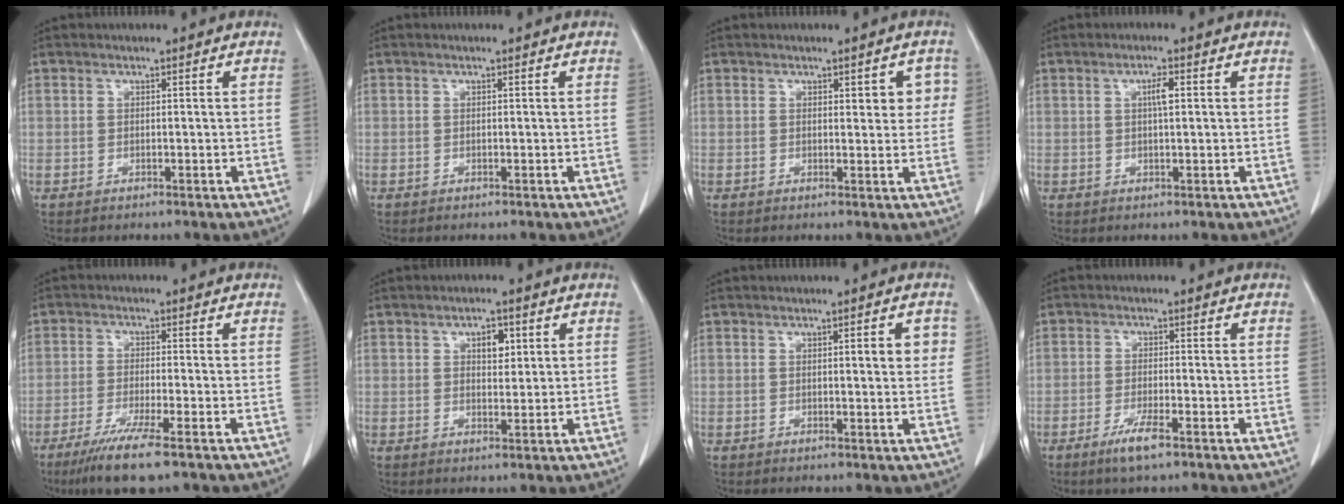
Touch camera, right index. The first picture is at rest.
{"total": 0.0}
{"total": 3.5, "force": [1.2, 1.7, 2.9], "torque": [-0.023, 0.007, 0.013]}
{"total": 2.2, "force": [0.5, 0.3, 2.1], "torque": [-0.038, 0.003, 0.009]}
{"total": 8.0, "force": [-5.3, 0.0, 6.0], "torque": [-0.107, -0.022, -0.089]}
{"total": 3.3, "force": [1.3, 1.8, 2.4], "torque": [-0.036, 0.002, 0.020]}
{"total": 3.0, "force": [0.8, 0.7, 2.9], "torque": [-0.035, 0.002, 0.009]}
{"total": 4.2, "force": [-2.7, 0.3, 3.3], "torque": [-0.067, -0.008, -0.048]}